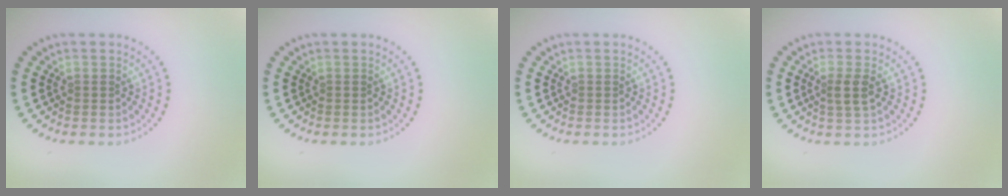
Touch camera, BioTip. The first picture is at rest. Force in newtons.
{"total": 0.0}
{"total": 0.0}
{"total": 1.7, "press": 1.4, "slide": 0.9}